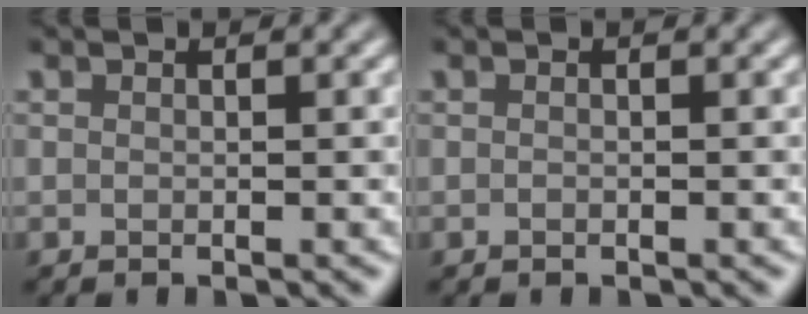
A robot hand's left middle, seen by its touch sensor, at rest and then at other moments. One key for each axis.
{"total": 0.0}